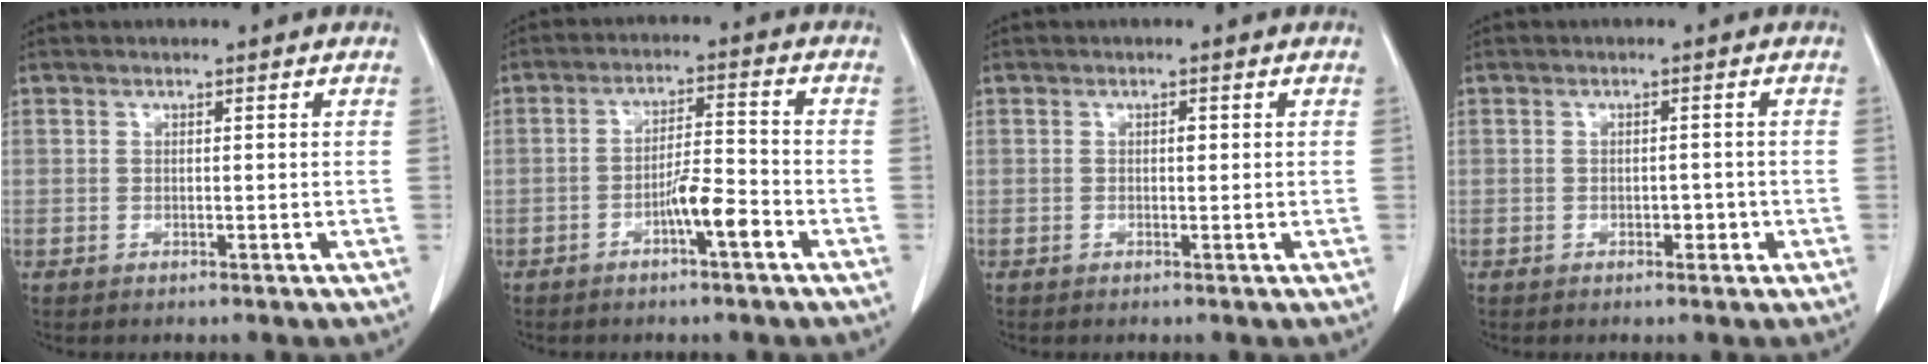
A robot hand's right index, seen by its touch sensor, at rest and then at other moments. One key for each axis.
{"total": 5.7, "fx": -2.9, "fy": 0.6, "fz": 5.0, "tx": -0.086, "ty": 0.006, "tz": -0.050}
{"total": 0.7, "fx": 0.1, "fy": 0.3, "fz": 0.6, "tx": -0.010, "ty": 0.001, "tz": 0.001}
{"total": 1.5, "fx": -0.5, "fy": 1.0, "fz": 1.1, "tx": -0.014, "ty": 0.002, "tz": -0.004}